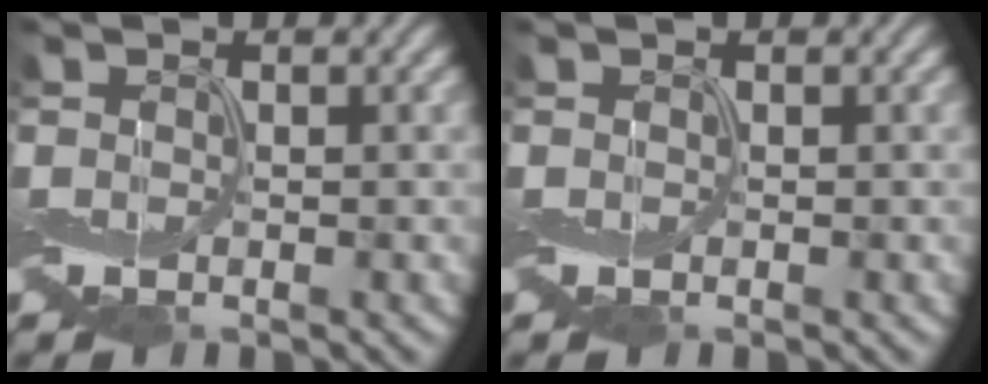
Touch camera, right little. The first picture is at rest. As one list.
[{"total": 0.0}]